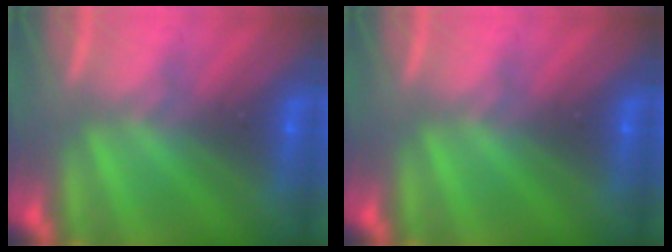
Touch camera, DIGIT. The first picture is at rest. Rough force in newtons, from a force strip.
{"total": 0.0}